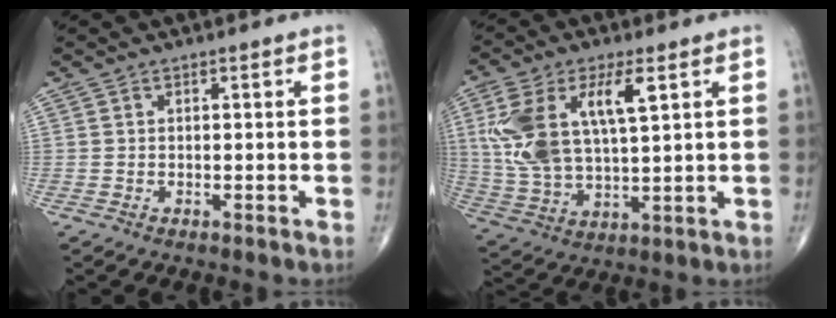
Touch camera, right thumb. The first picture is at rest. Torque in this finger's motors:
{"motor_torque": [0.68, 0.66, 1.47, 0.65, 0.20]}